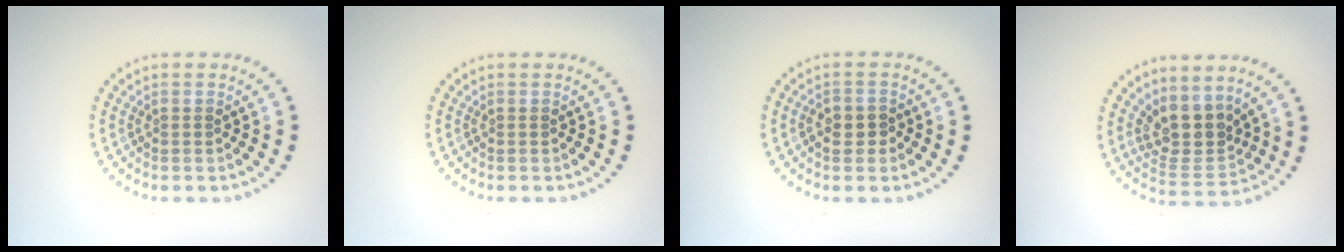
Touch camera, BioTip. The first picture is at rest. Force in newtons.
{"total": 0.0}
{"total": 1.6, "press": 1.5, "slide": 0.5}
{"total": 4.0, "press": 3.1, "slide": 2.5}